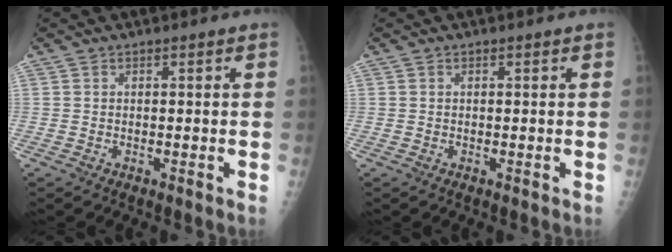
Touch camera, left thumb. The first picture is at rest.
{"total": 0.0}